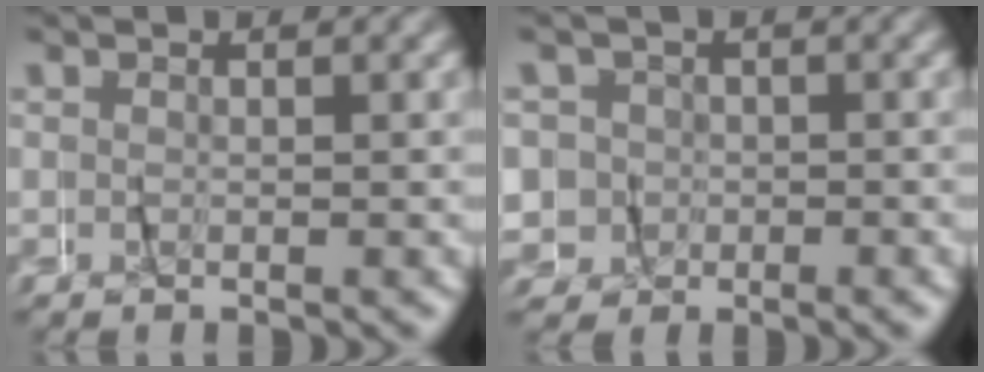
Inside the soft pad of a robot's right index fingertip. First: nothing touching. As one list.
[{"total": 7.7, "force": [-0.1, 7.5, 1.8], "torque": [-0.055, -0.008, -0.013]}]